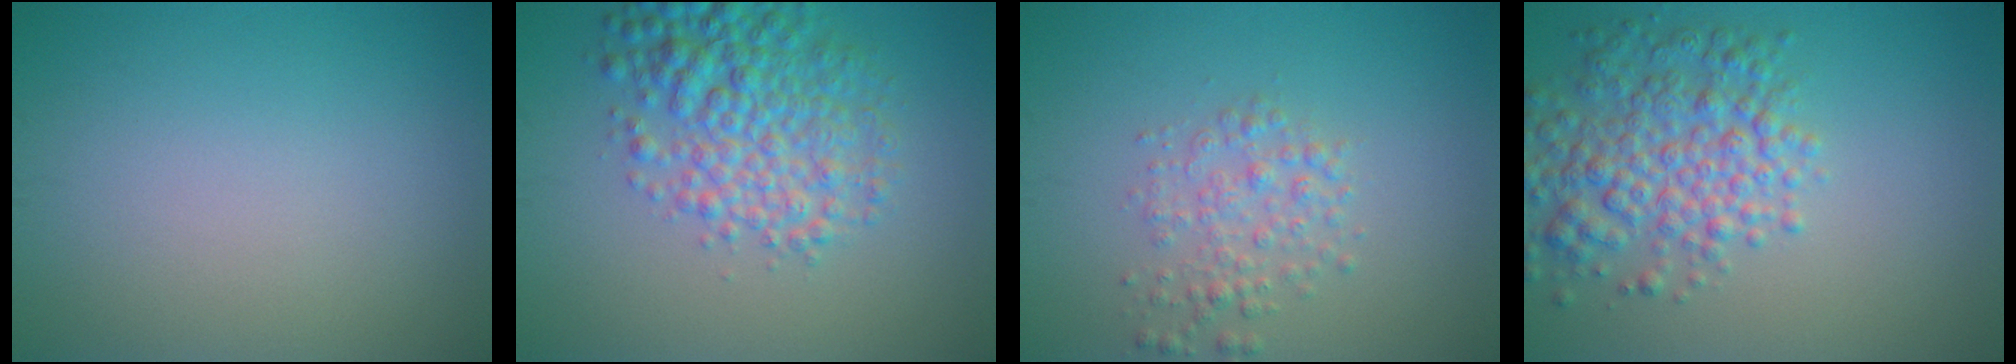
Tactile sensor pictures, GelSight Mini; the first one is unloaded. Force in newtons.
{"total": 5.9, "press": 5.9, "slide": 0.1}
{"total": 2.5, "press": 2.5, "slide": 0.1}
{"total": 5.6, "press": 5.6, "slide": 0.2}